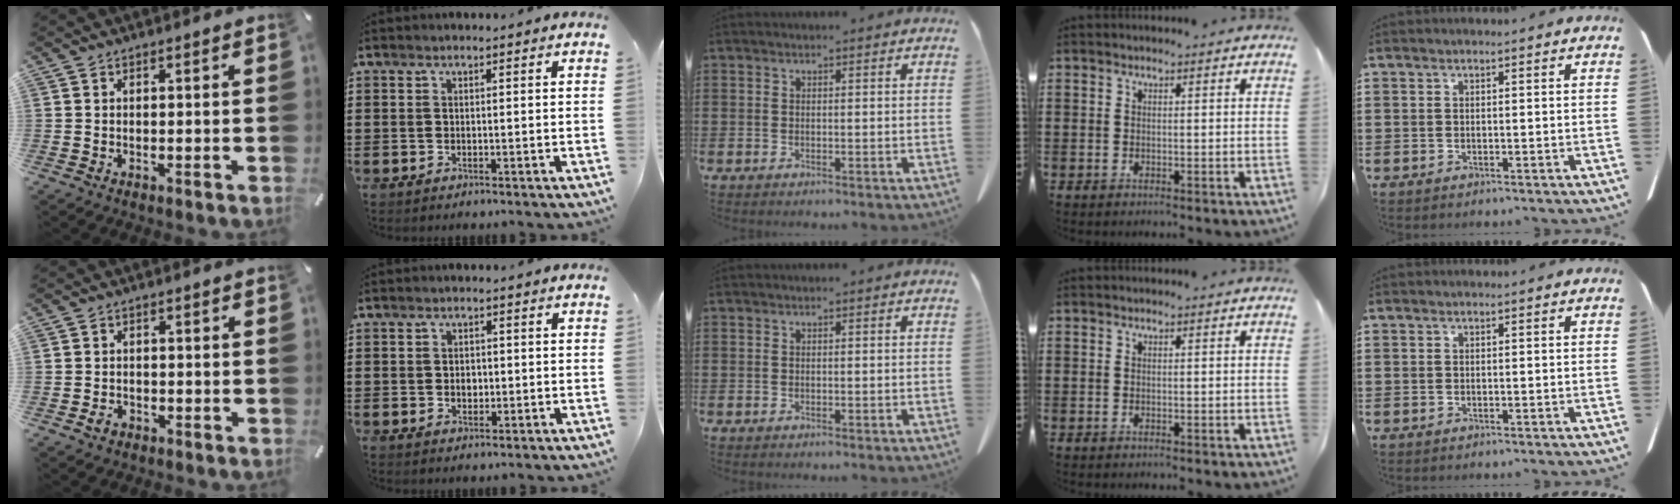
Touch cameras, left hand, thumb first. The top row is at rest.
{"thumb": {"total": 1.9, "force": [-1.2, 1.3, 0.6], "torque": [-0.012, 0.005, -0.025]}, "index": {"total": 1.7, "force": [0.0, 1.2, 1.2], "torque": [-0.025, 0.006, -0.002]}}